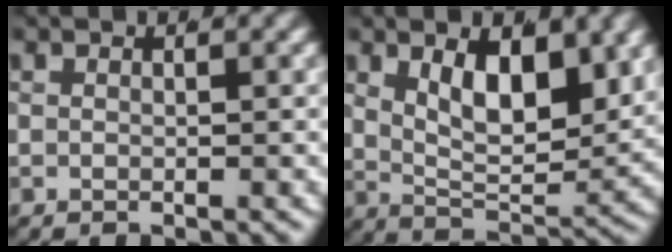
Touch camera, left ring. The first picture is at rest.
{"total": 8.4, "force": [1.8, 5.1, 6.4], "torque": [-0.108, -0.024, 0.029]}